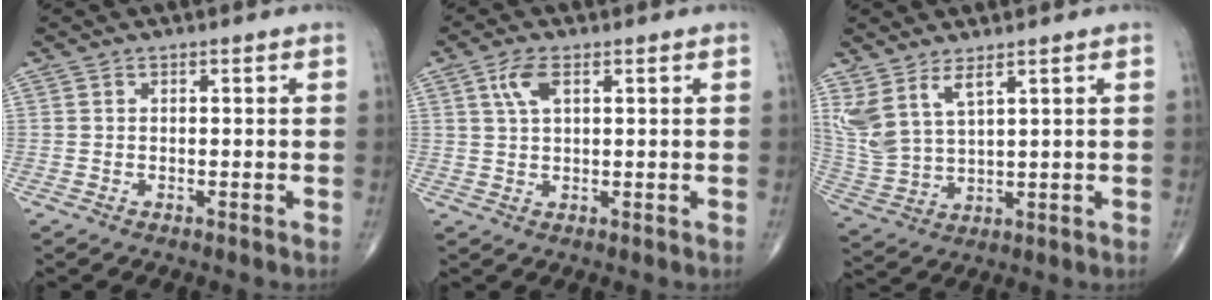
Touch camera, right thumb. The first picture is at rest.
{"total": 4.3, "force": [1.7, 2.0, 3.4], "torque": [-0.072, 0.004, 0.036]}
{"total": 8.5, "force": [5.1, 3.2, 6.0], "torque": [-0.137, -0.025, 0.121]}